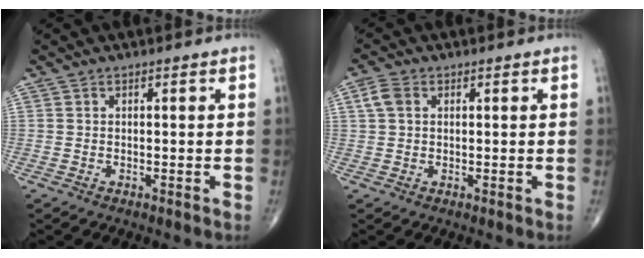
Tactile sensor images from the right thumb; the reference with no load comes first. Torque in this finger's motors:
{"motor_torque": [-0.25, 0.38, 0.08, 0.01, 0.00]}